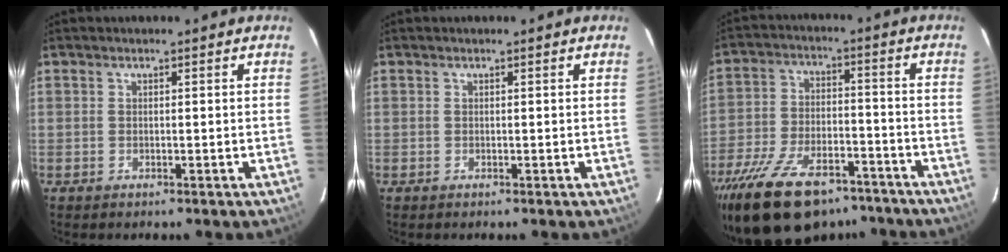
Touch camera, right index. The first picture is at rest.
{"total": 0.0}
{"total": 20.3, "force": [-15.0, 9.0, 10.2], "torque": [-0.215, -0.013, -0.234]}